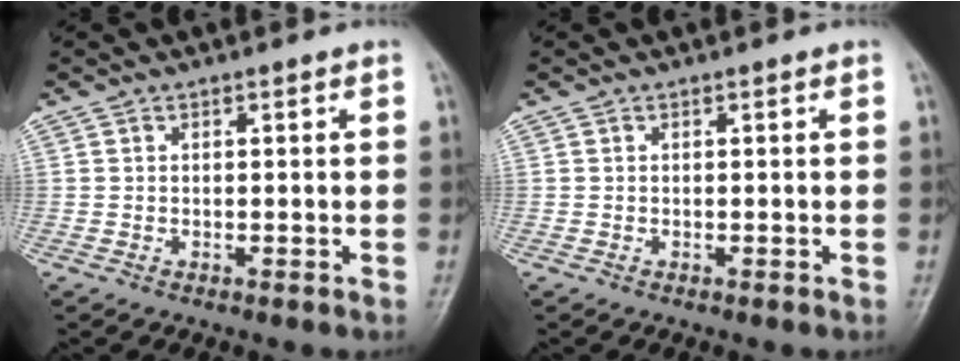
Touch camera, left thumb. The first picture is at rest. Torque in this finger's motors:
{"motor_torque": [0.01, 0.01, -0.01, 0.00, 0.00]}